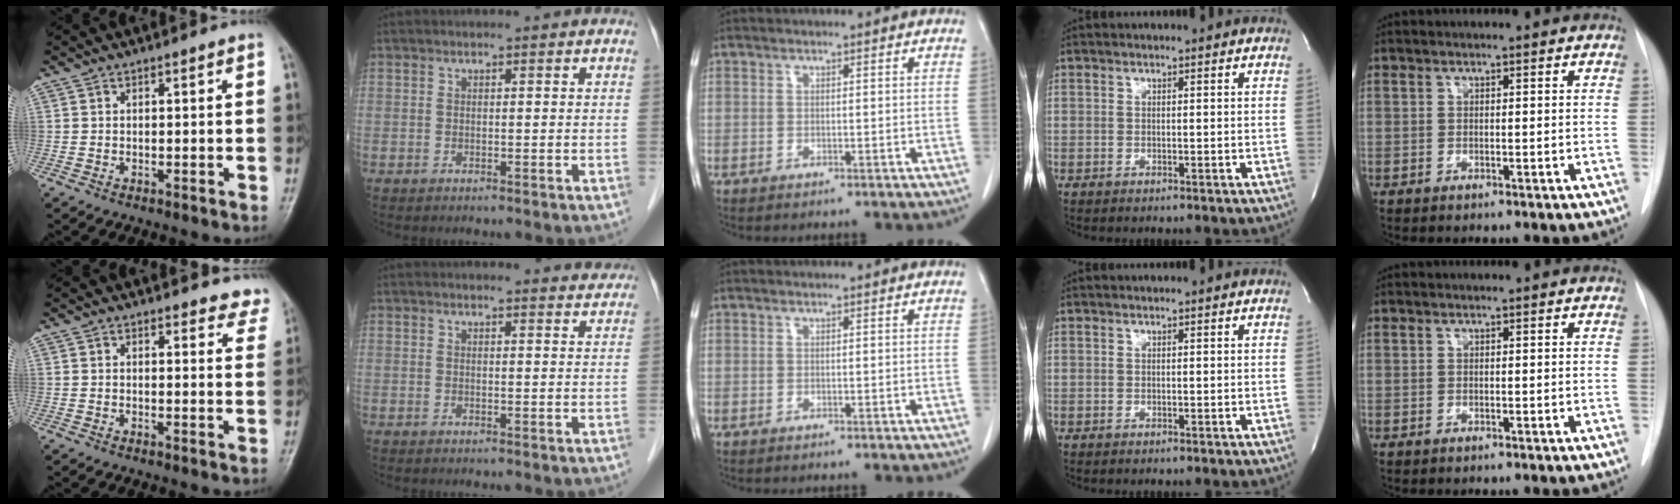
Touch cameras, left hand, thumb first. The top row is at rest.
{"thumb": {"total": 6.4, "force": [6.0, 2.1, 0.5], "torque": [0.042, -0.028, 0.039]}, "index": {"total": 4.7, "force": [4.6, 0.9, 0.1], "torque": [0.004, -0.006, 0.033]}}